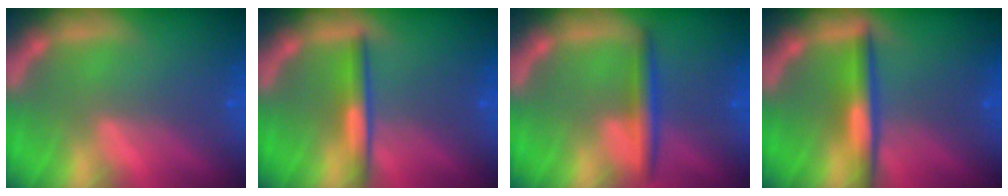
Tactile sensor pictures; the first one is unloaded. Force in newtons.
{"total": 3.0}
{"total": 3.0}
{"total": 4.0}